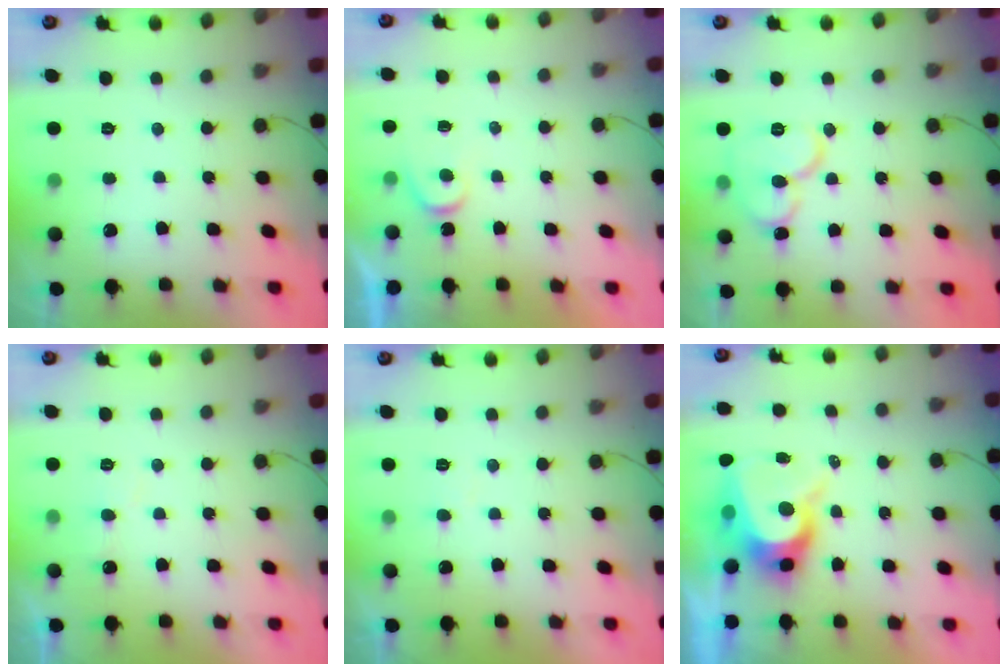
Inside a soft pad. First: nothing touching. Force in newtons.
{"total": 3.7, "press": 3.6, "slide": 0.4}
{"total": 11.7, "press": 11.6, "slide": 1.5}
{"total": 4.6, "press": 4.5, "slide": 0.3}
{"total": 3.5, "press": 3.5, "slide": 0.4}
{"total": 9.8, "press": 9.7, "slide": 0.9}